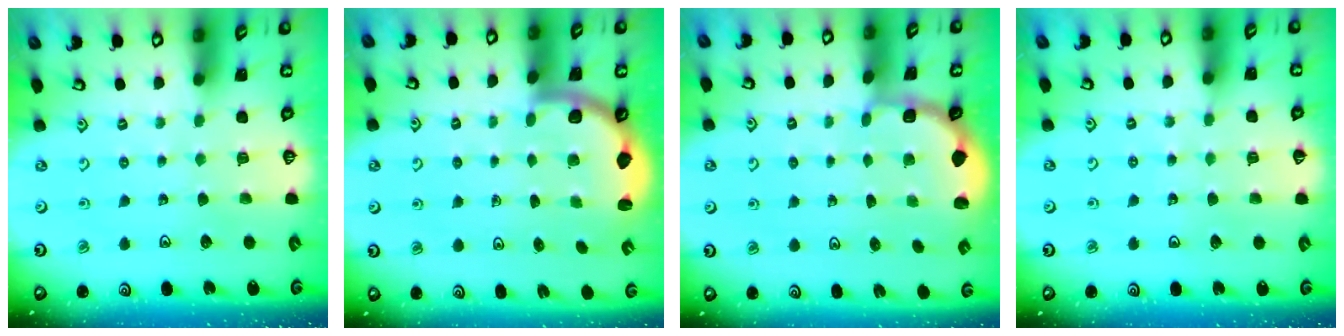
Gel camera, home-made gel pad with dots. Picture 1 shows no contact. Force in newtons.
{"total": 2.6, "press": 2.5, "slide": 0.6}
{"total": 1.9, "press": 1.8, "slide": 0.7}
{"total": 2.6, "press": 2.6, "slide": 0.2}